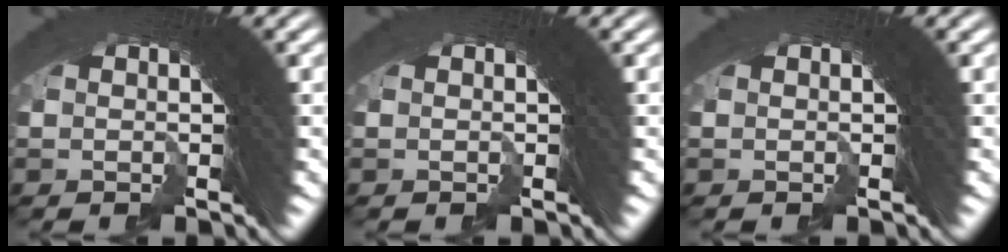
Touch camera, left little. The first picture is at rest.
{"total": 0.0}
{"total": 0.0}